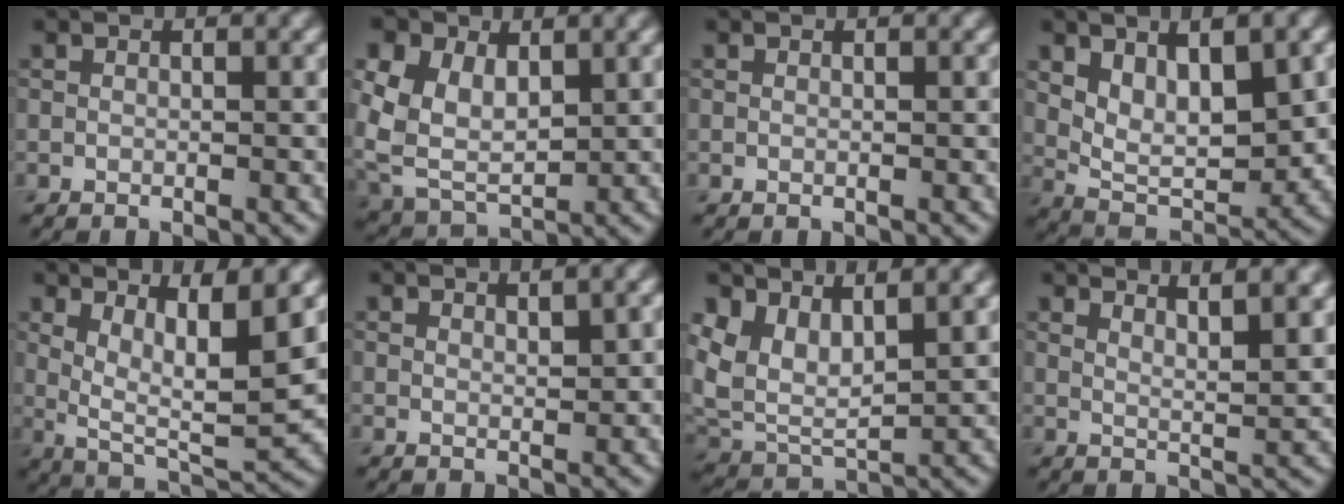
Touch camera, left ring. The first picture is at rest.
{"total": 8.9, "force": [2.2, 6.3, 5.9], "torque": [-0.144, 0.005, 0.046]}
{"total": 0.0}
{"total": 6.6, "force": [1.8, 3.4, 5.4], "torque": [-0.098, -0.010, 0.036]}
{"total": 6.7, "force": [2.1, 1.8, 6.0], "torque": [-0.101, -0.020, 0.042]}
{"total": 1.4, "force": [1.0, 0.3, 0.9], "torque": [-0.015, 0.001, 0.017]}
{"total": 6.0, "force": [2.9, 3.4, 4.1], "torque": [-0.089, -0.011, 0.057]}
{"total": 5.0, "force": [3.8, 1.2, 3.1], "torque": [-0.030, 0.017, 0.042]}